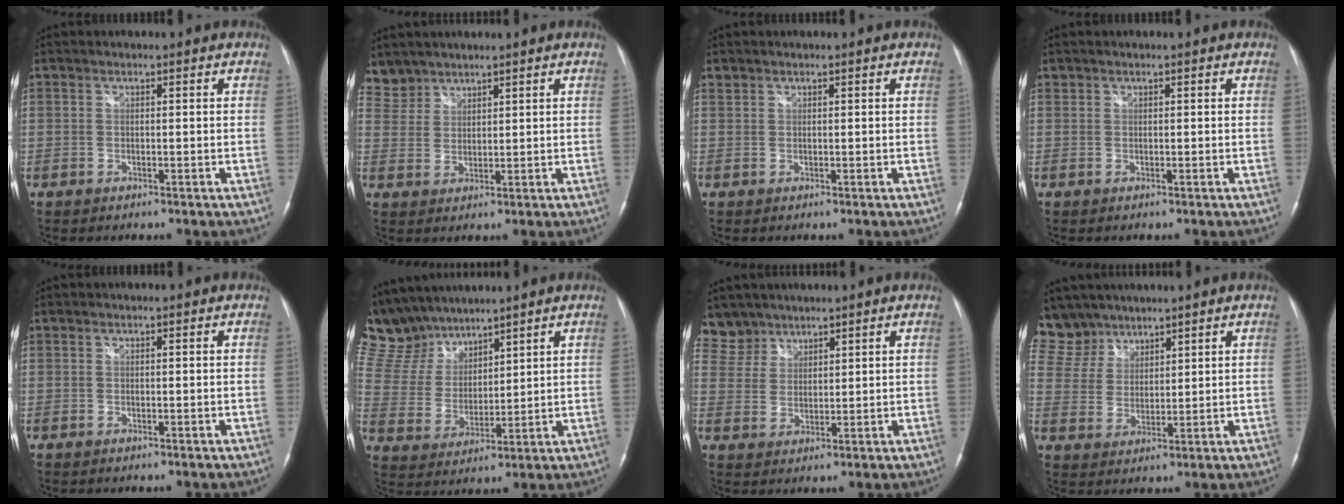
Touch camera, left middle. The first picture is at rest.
{"total": 4.4, "force": [4.0, 1.9, -0.5], "torque": [0.014, 0.008, 0.086]}
{"total": 0.6, "force": [0.6, 0.3, 0.0], "torque": [-0.002, 0.007, 0.011]}
{"total": 0.0}
{"total": 0.0}
{"total": 11.9, "force": [10.9, 4.2, 2.6], "torque": [-0.071, 0.022, 0.226]}
{"total": 5.7, "force": [4.8, 3.1, -0.5], "torque": [0.016, 0.006, 0.099]}
{"total": 8.4, "force": [7.2, 4.4, 0.1], "torque": [-0.008, 0.012, 0.153]}